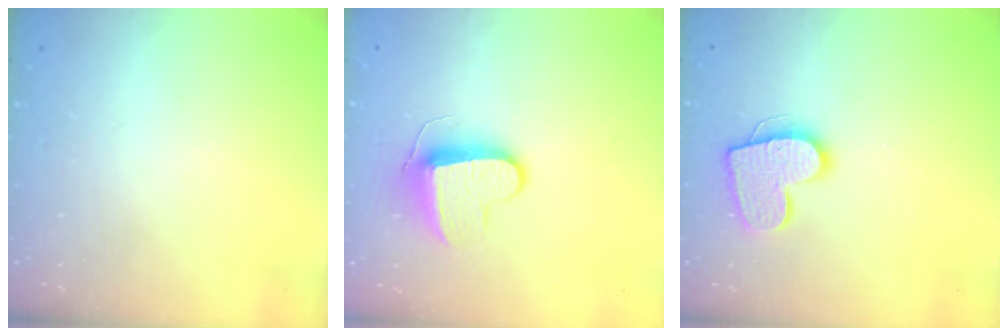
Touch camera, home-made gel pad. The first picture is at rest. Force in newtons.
{"total": 9.4, "press": 9.4, "slide": 0.5}
{"total": 13.5, "press": 13.5, "slide": 0.9}